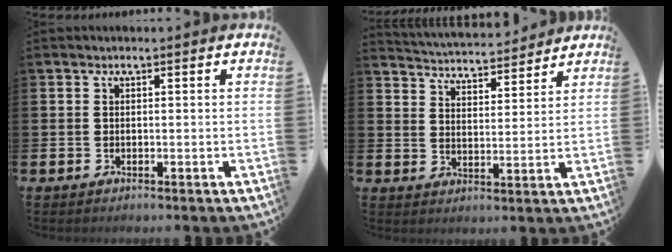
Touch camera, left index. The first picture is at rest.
{"total": 4.8, "force": [4.8, 0.7, 0.1], "torque": [-0.016, -0.039, 0.082]}